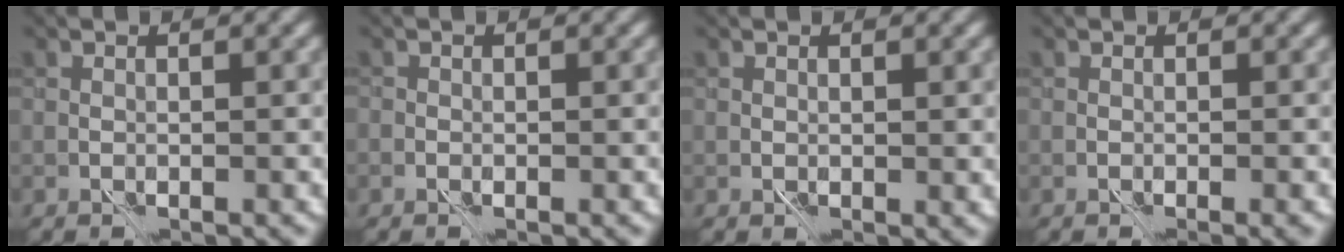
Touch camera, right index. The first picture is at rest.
{"total": 0.6, "force": [-0.2, 0.5, 0.1], "torque": [0.001, -0.004, -0.007]}
{"total": 0.7, "force": [0.4, 0.3, 0.4], "torque": [-0.005, -0.001, 0.009]}
{"total": 0.9, "force": [-0.6, 0.2, 0.7], "torque": [-0.012, -0.004, -0.009]}